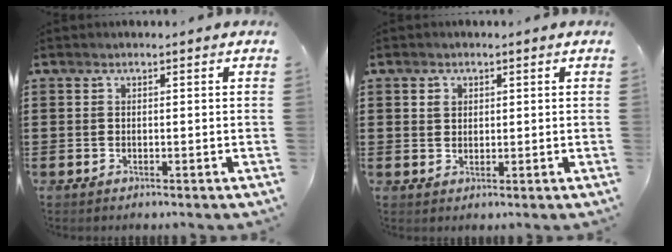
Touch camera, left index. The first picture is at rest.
{"total": 1.7, "force": [0.9, 1.5, 0.2], "torque": [-0.009, 0.006, 0.017]}